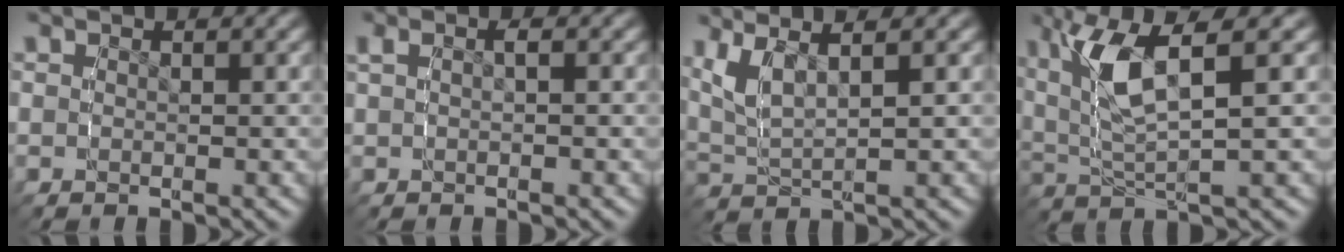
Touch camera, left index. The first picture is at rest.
{"total": 1.4, "force": [0.4, 0.7, 1.1], "torque": [-0.018, 0.003, 0.011]}
{"total": 7.3, "force": [2.7, 4.8, 4.8], "torque": [-0.119, 0.000, 0.044]}
{"total": 6.7, "force": [2.0, 3.0, 5.7], "torque": [-0.124, -0.006, 0.041]}